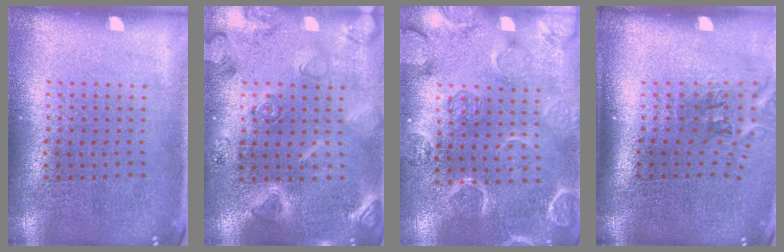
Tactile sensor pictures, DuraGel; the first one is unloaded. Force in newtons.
{"total": 2.7, "press": 2.7, "slide": 0.4}
{"total": 2.5, "press": 2.5, "slide": 0.2}
{"total": 1.7, "press": 1.1, "slide": 1.2}